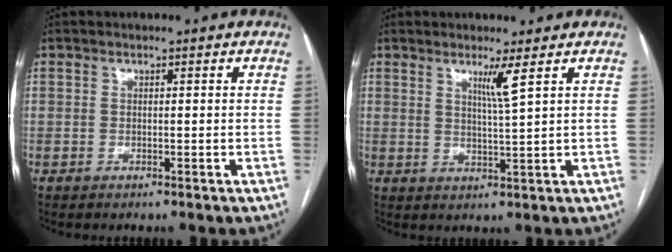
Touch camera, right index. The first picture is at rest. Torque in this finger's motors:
{"motor_torque": [0.23, 0.14, 0.06, 0.04]}